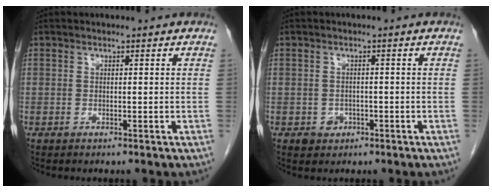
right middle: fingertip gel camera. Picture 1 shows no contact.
{"total": 2.0, "force": [-0.9, 1.7, 0.5], "torque": [-0.006, 0.006, -0.008]}